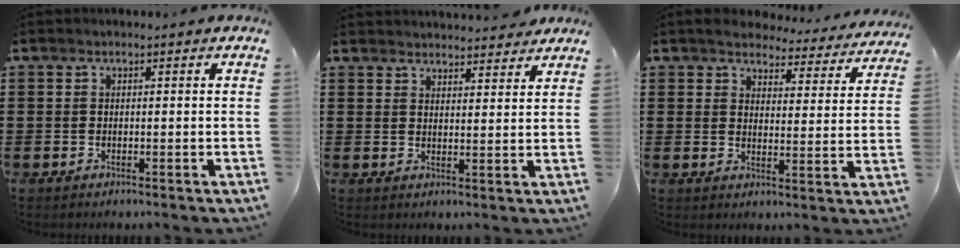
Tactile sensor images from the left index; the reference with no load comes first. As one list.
[{"total": 3.4, "force": [3.4, 0.2, 0.1], "torque": [-0.002, -0.014, 0.064]}, {"total": 4.4, "force": [4.3, 0.4, 0.6], "torque": [-0.028, -0.033, 0.072]}]